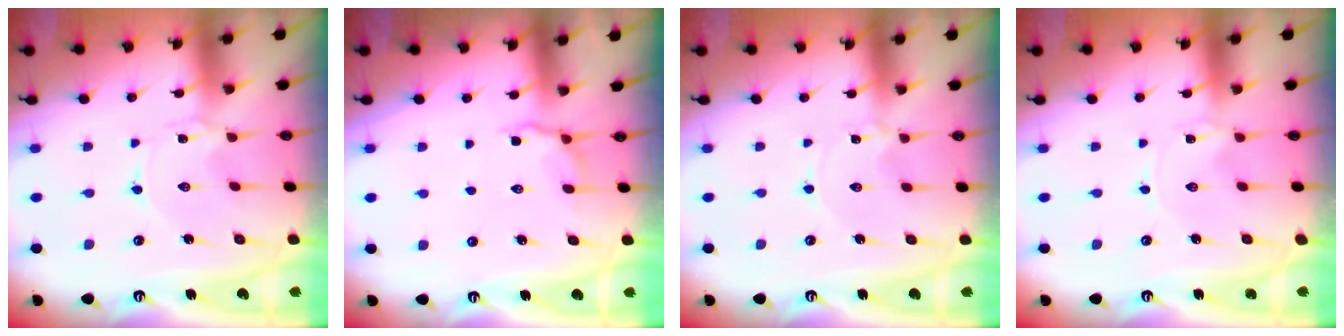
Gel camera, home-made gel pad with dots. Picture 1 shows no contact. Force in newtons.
{"total": 4.4, "press": 4.0, "slide": 1.8}
{"total": 0.0}
{"total": 0.0}